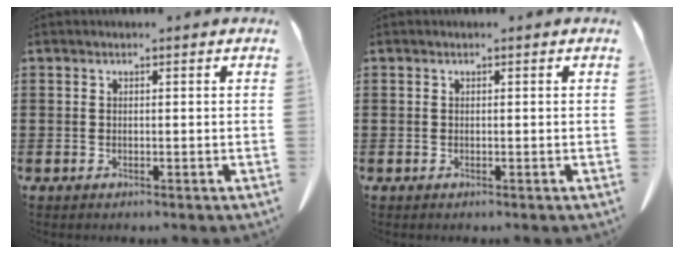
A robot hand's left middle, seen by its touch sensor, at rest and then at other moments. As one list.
[{"total": 0.0}]